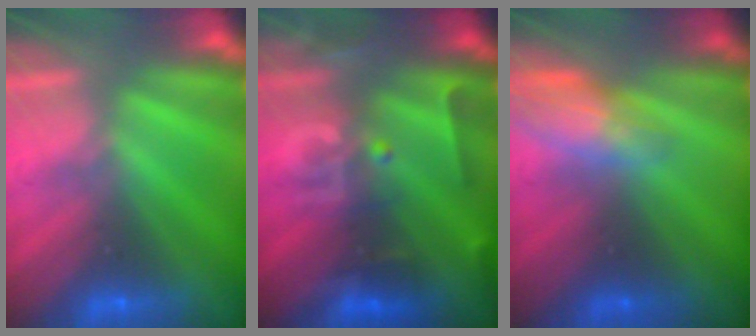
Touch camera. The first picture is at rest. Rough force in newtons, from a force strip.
{"total": 2.9}
{"total": 2.7}